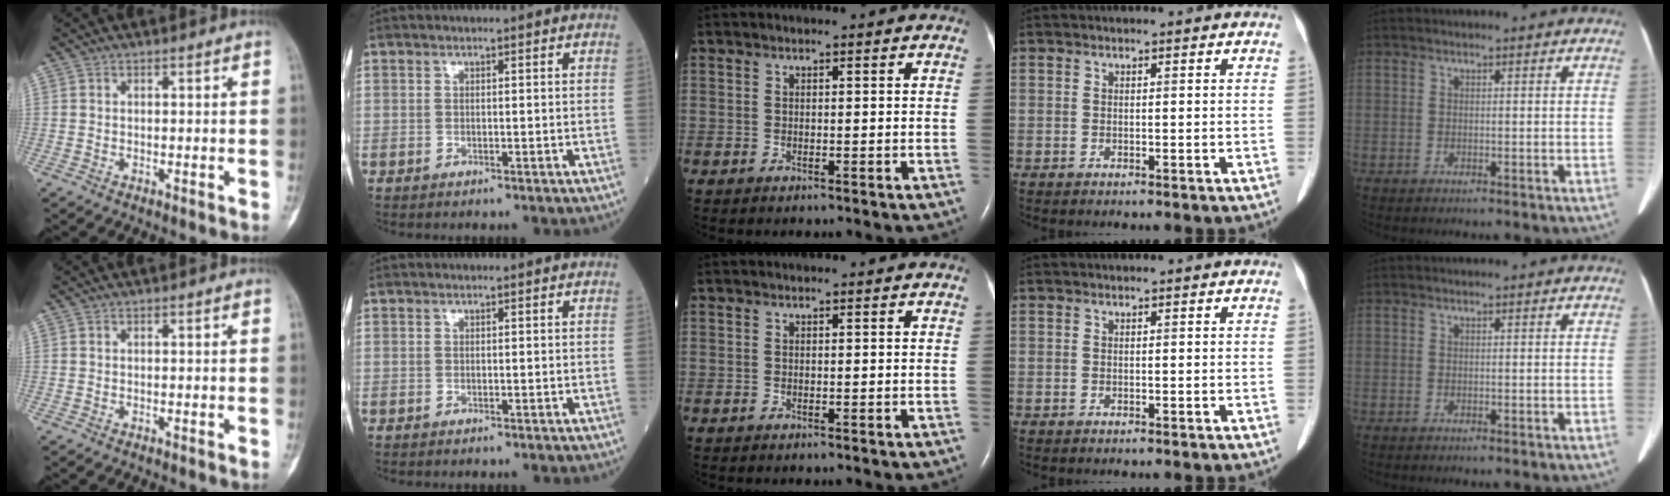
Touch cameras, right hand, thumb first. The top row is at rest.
{}